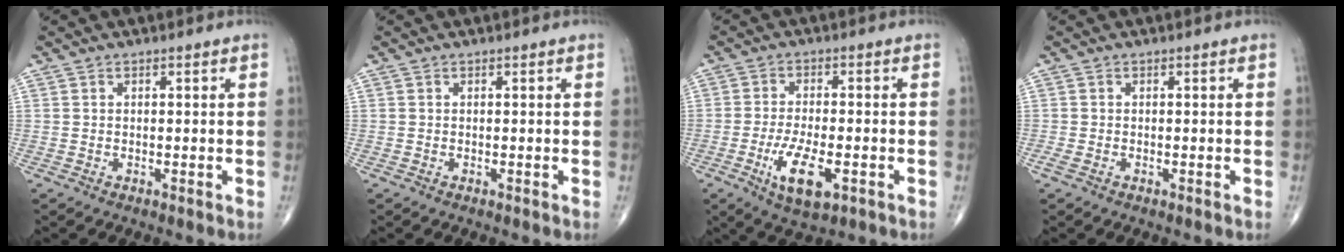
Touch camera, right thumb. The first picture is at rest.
{"total": 0.0}
{"total": 8.9, "force": [-3.4, 3.4, 7.5], "torque": [-0.136, -0.001, -0.053]}
{"total": 1.0, "force": [-0.6, 0.5, 0.7], "torque": [-0.022, -0.003, -0.012]}